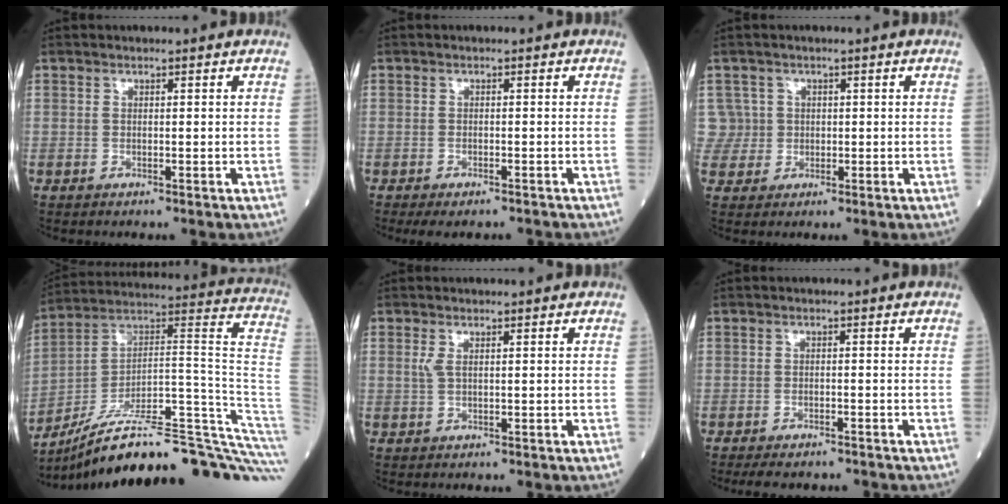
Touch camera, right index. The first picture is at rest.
{"total": 4.0, "force": [-3.4, 1.2, 1.7], "torque": [-0.018, -0.006, -0.048]}
{"total": 3.7, "force": [0.8, 3.6, -0.5], "torque": [0.025, 0.013, 0.015]}
{"total": 31.0, "force": [-24.8, 2.1, 18.6], "torque": [-0.148, 0.032, -0.357]}
{"total": 1.2, "force": [0.4, 0.3, 1.1], "torque": [-0.030, 0.001, 0.009]}
{"total": 5.8, "force": [-5.2, 1.6, 1.9], "torque": [-0.022, -0.005, -0.073]}